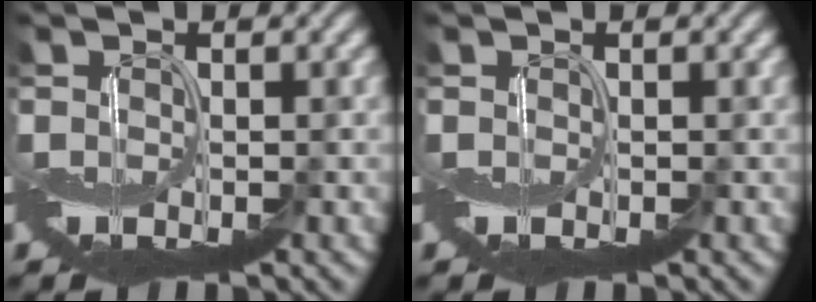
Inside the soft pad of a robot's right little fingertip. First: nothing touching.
{"total": 0.0}